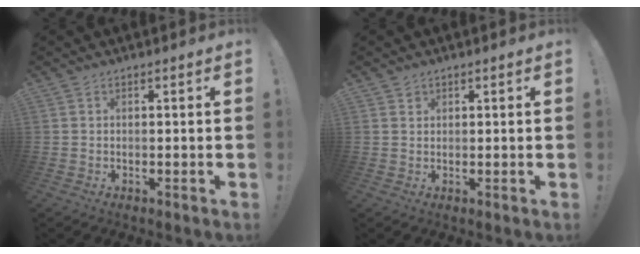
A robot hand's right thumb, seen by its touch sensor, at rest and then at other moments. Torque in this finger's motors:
{"motor_torque": [-0.23, 0.07, -0.22, 0.17, -0.17]}